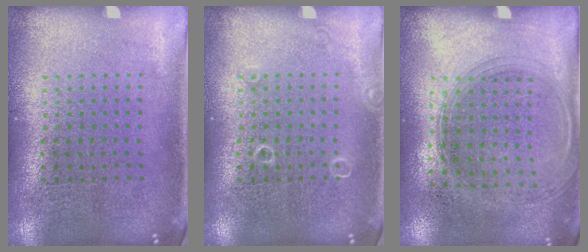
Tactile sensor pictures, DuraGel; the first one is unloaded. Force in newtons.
{"total": 0.7, "press": 0.7, "slide": 0.1}
{"total": 1.4, "press": 1.2, "slide": 0.6}